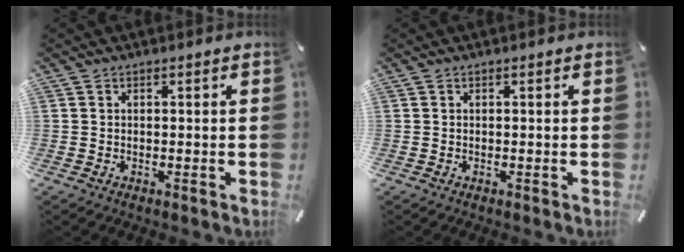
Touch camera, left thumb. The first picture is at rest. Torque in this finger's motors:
{"motor_torque": [-0.01, 0.01, -0.03, -0.03, 0.00]}